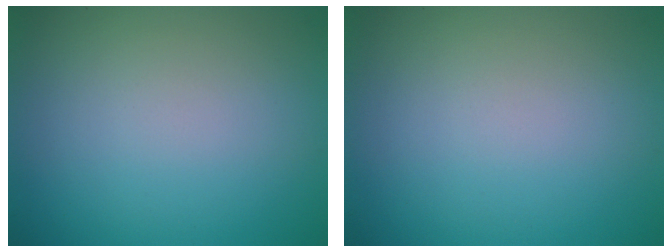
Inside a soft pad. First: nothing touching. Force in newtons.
{"total": 0.0}